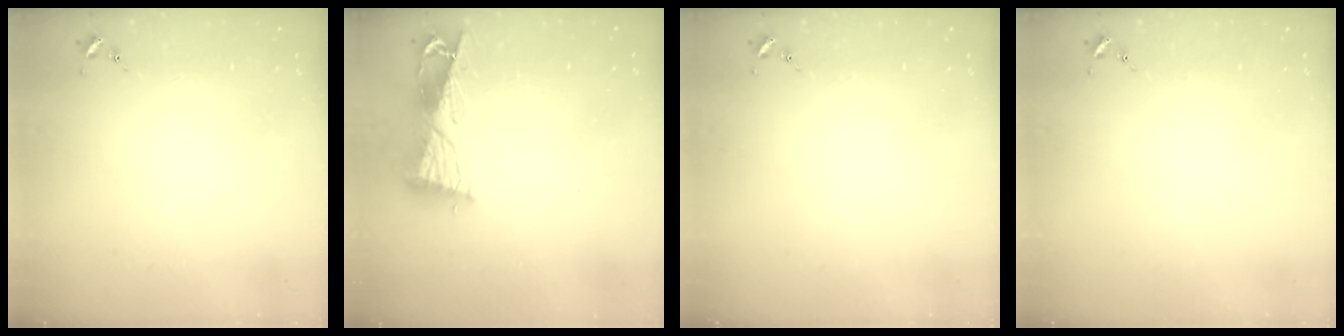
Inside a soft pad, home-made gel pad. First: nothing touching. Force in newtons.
{"total": 9.5, "press": 9.4, "slide": 0.8}
{"total": 0.0}
{"total": 0.0}